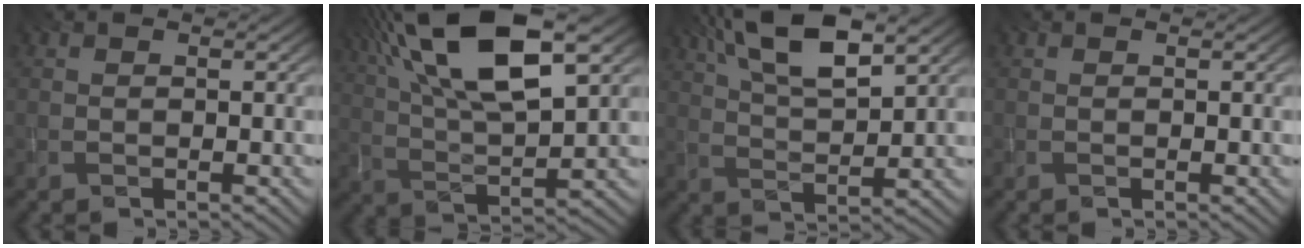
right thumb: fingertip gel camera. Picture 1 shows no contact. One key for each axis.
{"total": 16.8, "fx": 8.3, "fy": 6.0, "fz": 13.3, "tx": -0.286, "ty": 0.025, "tz": 0.148}
{"total": 11.5, "fx": 6.5, "fy": 3.8, "fz": 8.6, "tx": -0.179, "ty": 0.013, "tz": 0.116}
{"total": 0.0}